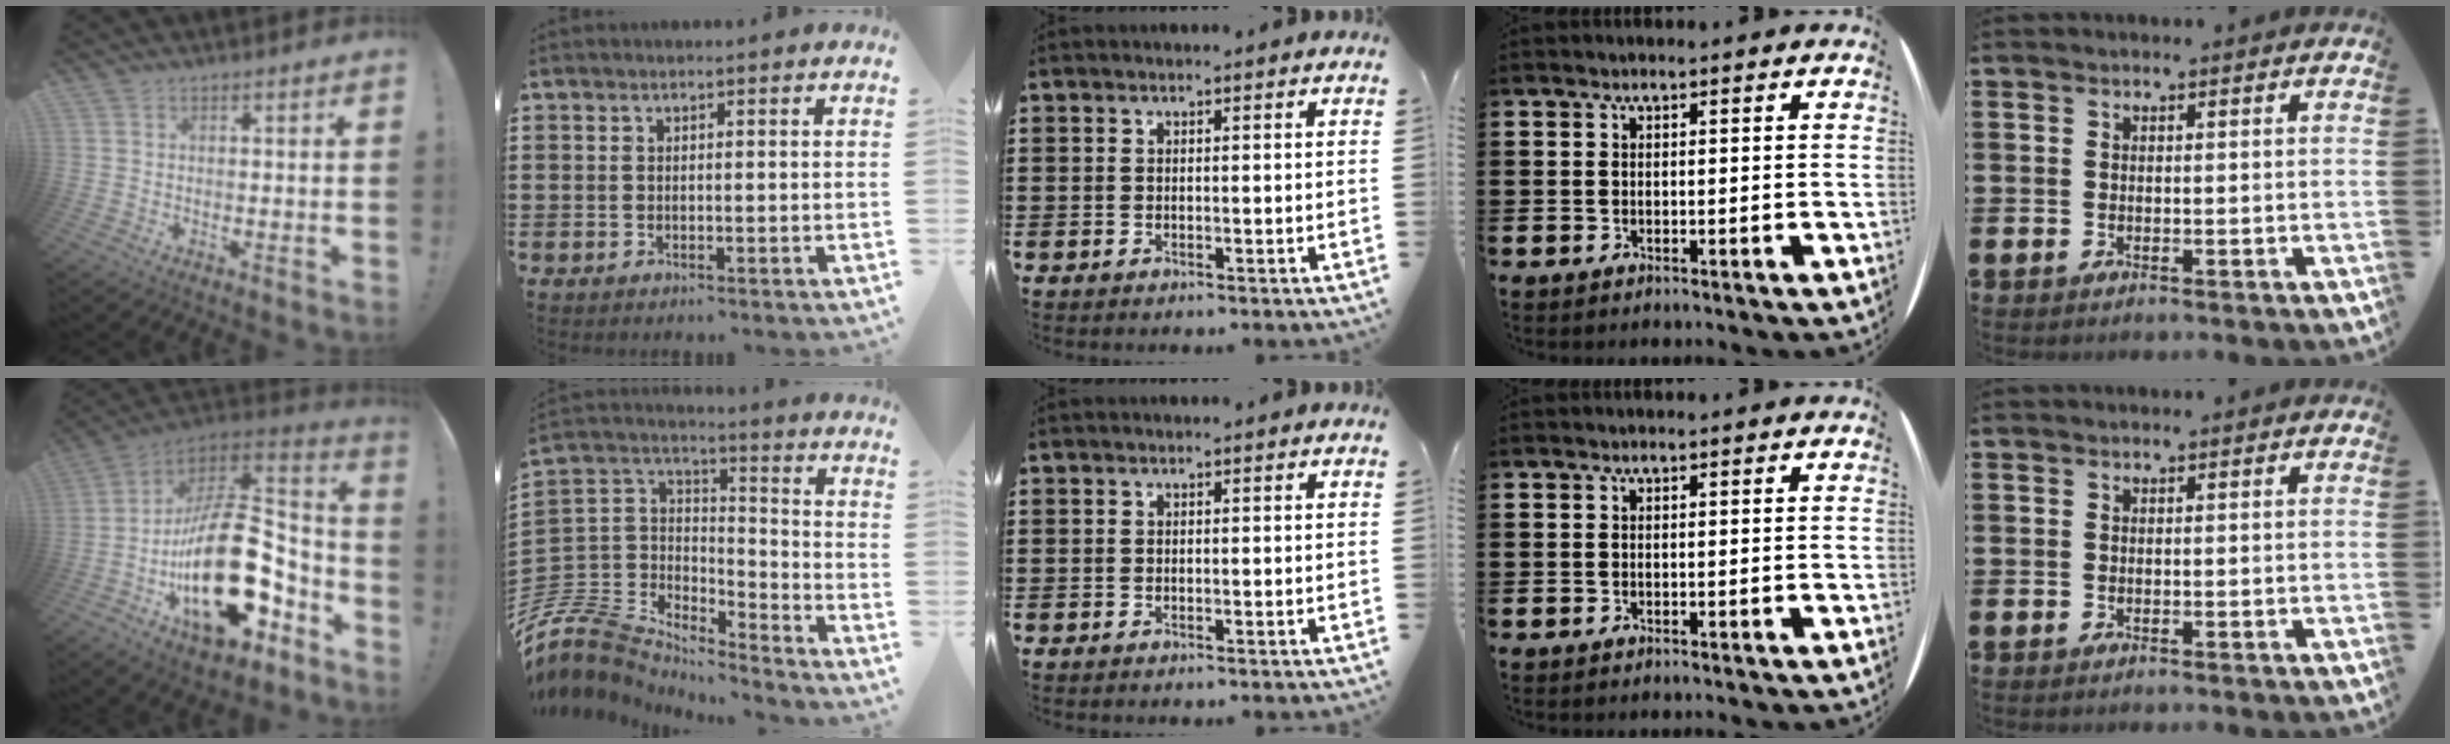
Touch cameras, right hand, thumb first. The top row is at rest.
{"thumb": {"total": 33.3, "force": [-7.5, 18.0, 27.0], "torque": [-0.444, 0.035, -0.103]}, "index": {"total": 9.0, "force": [-7.8, 4.2, 1.3], "torque": [-0.069, -0.004, -0.162]}}